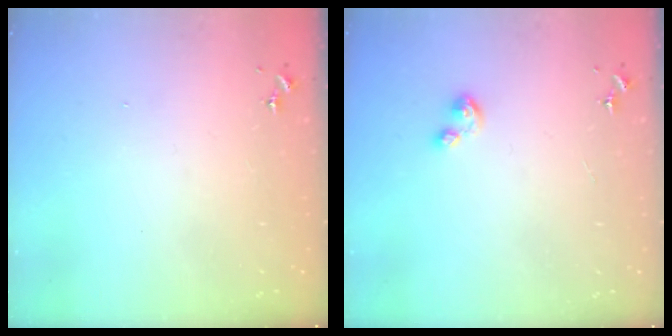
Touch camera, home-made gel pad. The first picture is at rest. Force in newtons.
{"total": 3.9, "press": 3.9, "slide": 0.2}